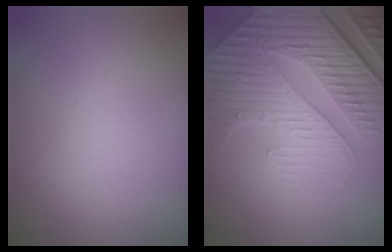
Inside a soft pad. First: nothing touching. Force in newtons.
{"total": 8.7, "press": 6.1, "slide": 6.1}